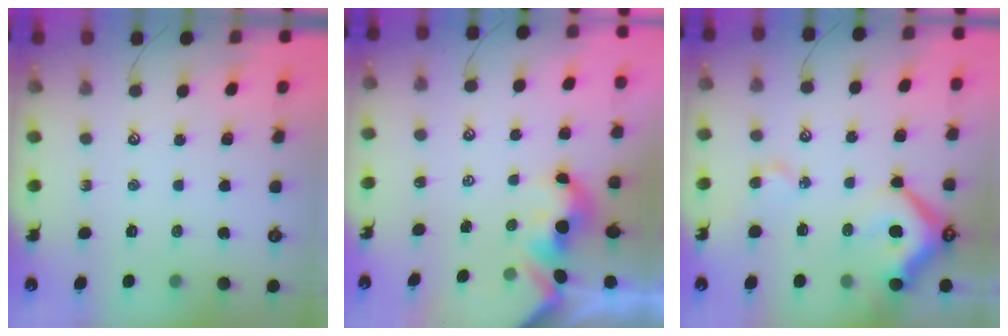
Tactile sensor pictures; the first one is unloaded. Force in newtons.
{"total": 2.5, "press": 2.5, "slide": 0.2}
{"total": 13.3, "press": 13.2, "slide": 1.7}